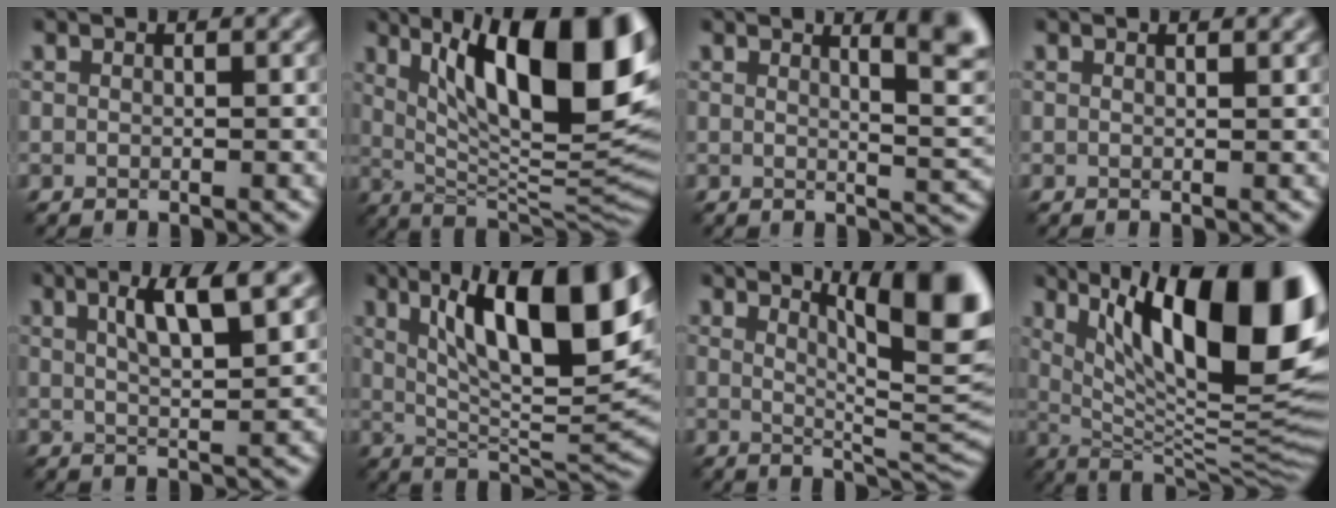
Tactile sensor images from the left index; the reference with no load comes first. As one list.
[{"total": 15.9, "force": [5.7, 5.8, 13.7], "torque": [-0.179, 0.002, 0.091]}, {"total": 4.9, "force": [2.6, 1.1, 4.0], "torque": [-0.035, 0.002, 0.033]}, {"total": 0.8, "force": [0.7, 0.1, 0.4], "torque": [-0.006, 0.000, 0.009]}, {"total": 5.3, "force": [2.6, 1.1, 4.5], "torque": [-0.065, 0.003, 0.040]}, {"total": 14.2, "force": [5.6, 4.5, 12.2], "torque": [-0.170, 0.004, 0.091]}, {"total": 11.2, "force": [5.4, 3.1, 9.3], "torque": [-0.079, 0.022, 0.067]}, {"total": 17.9, "force": [6.3, 6.4, 15.4], "torque": [-0.197, 0.017, 0.106]}]